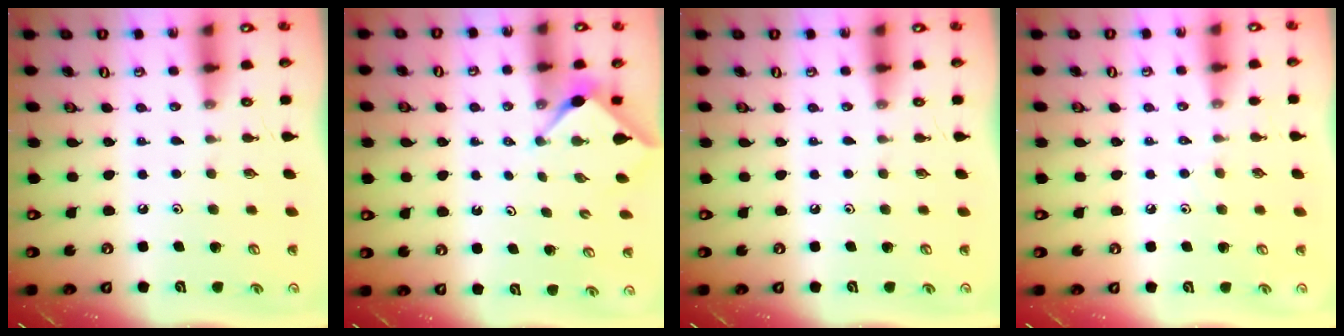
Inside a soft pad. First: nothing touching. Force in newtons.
{"total": 3.0, "press": 2.9, "slide": 0.5}
{"total": 0.0}
{"total": 2.1, "press": 2.1, "slide": 0.4}